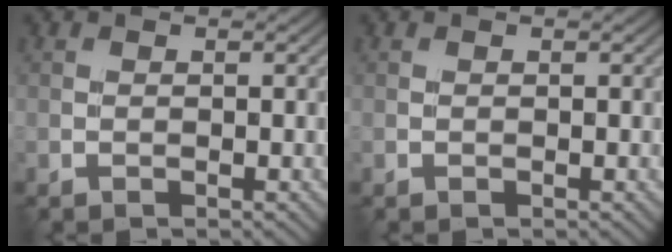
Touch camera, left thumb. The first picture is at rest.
{"total": 0.0}